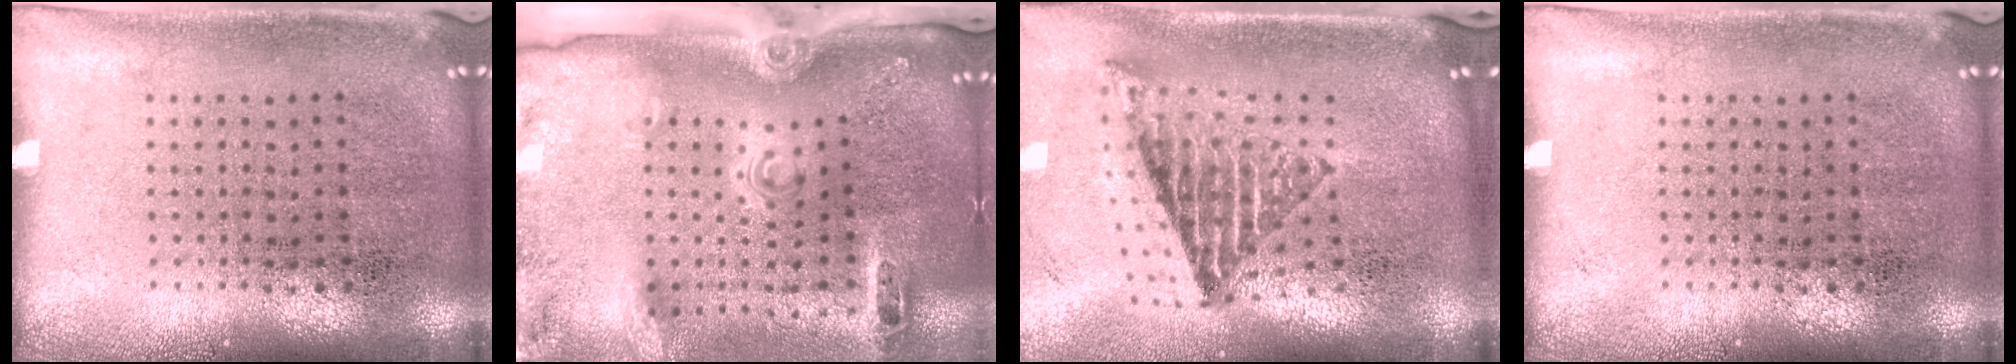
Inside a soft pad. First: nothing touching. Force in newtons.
{"total": 3.1, "press": 2.1, "slide": 2.3}
{"total": 1.8, "press": 1.4, "slide": 1.1}
{"total": 0.0}